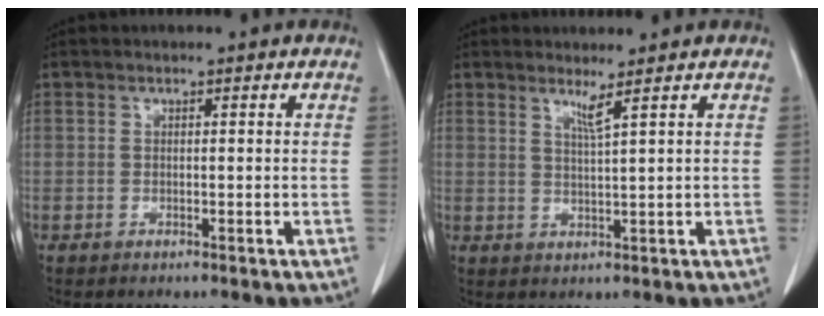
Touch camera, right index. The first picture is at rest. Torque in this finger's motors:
{"motor_torque": [0.07, 0.07, 0.04, 0.03]}